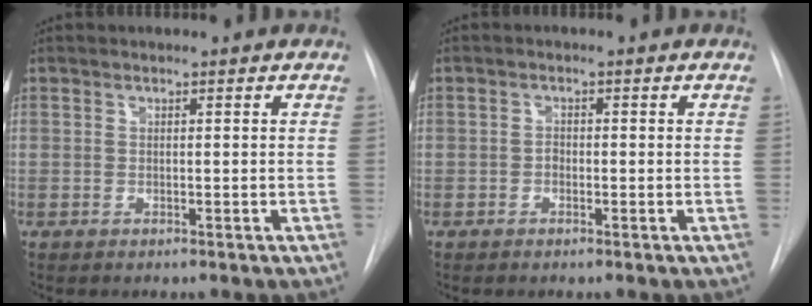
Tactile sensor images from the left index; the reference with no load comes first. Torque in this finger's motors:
{"motor_torque": [-0.07, 0.09, 0.00, 0.00]}